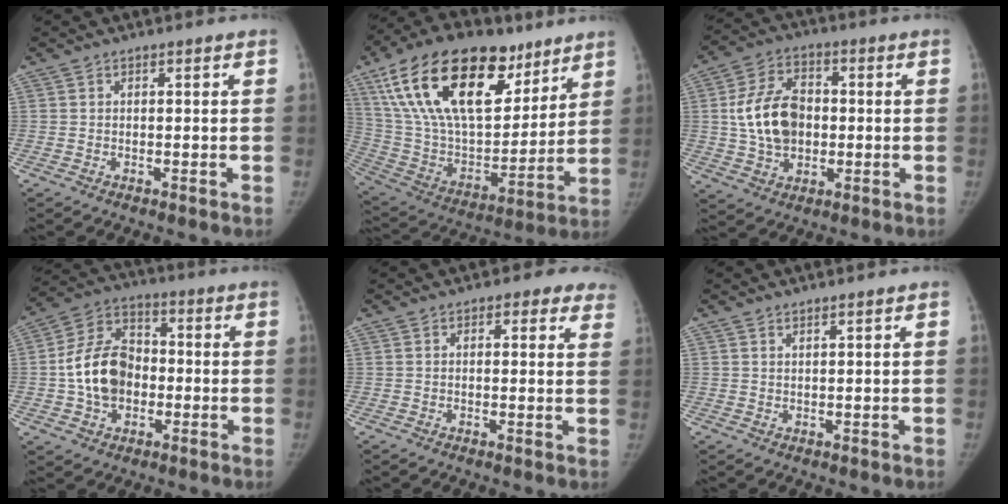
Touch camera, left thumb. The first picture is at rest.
{"total": 31.6, "force": [16.7, 16.5, 21.1], "torque": [-0.359, -0.013, 0.295]}
{"total": 13.0, "force": [0.3, 9.4, 9.1], "torque": [-0.139, 0.014, 0.008]}
{"total": 13.4, "force": [-1.5, 10.0, 8.7], "torque": [-0.131, 0.031, -0.030]}
{"total": 6.7, "force": [5.1, 3.4, 2.8], "torque": [0.017, -0.013, 0.042]}
{"total": 1.0, "force": [0.9, 0.0, 0.4], "torque": [-0.004, -0.008, 0.017]}